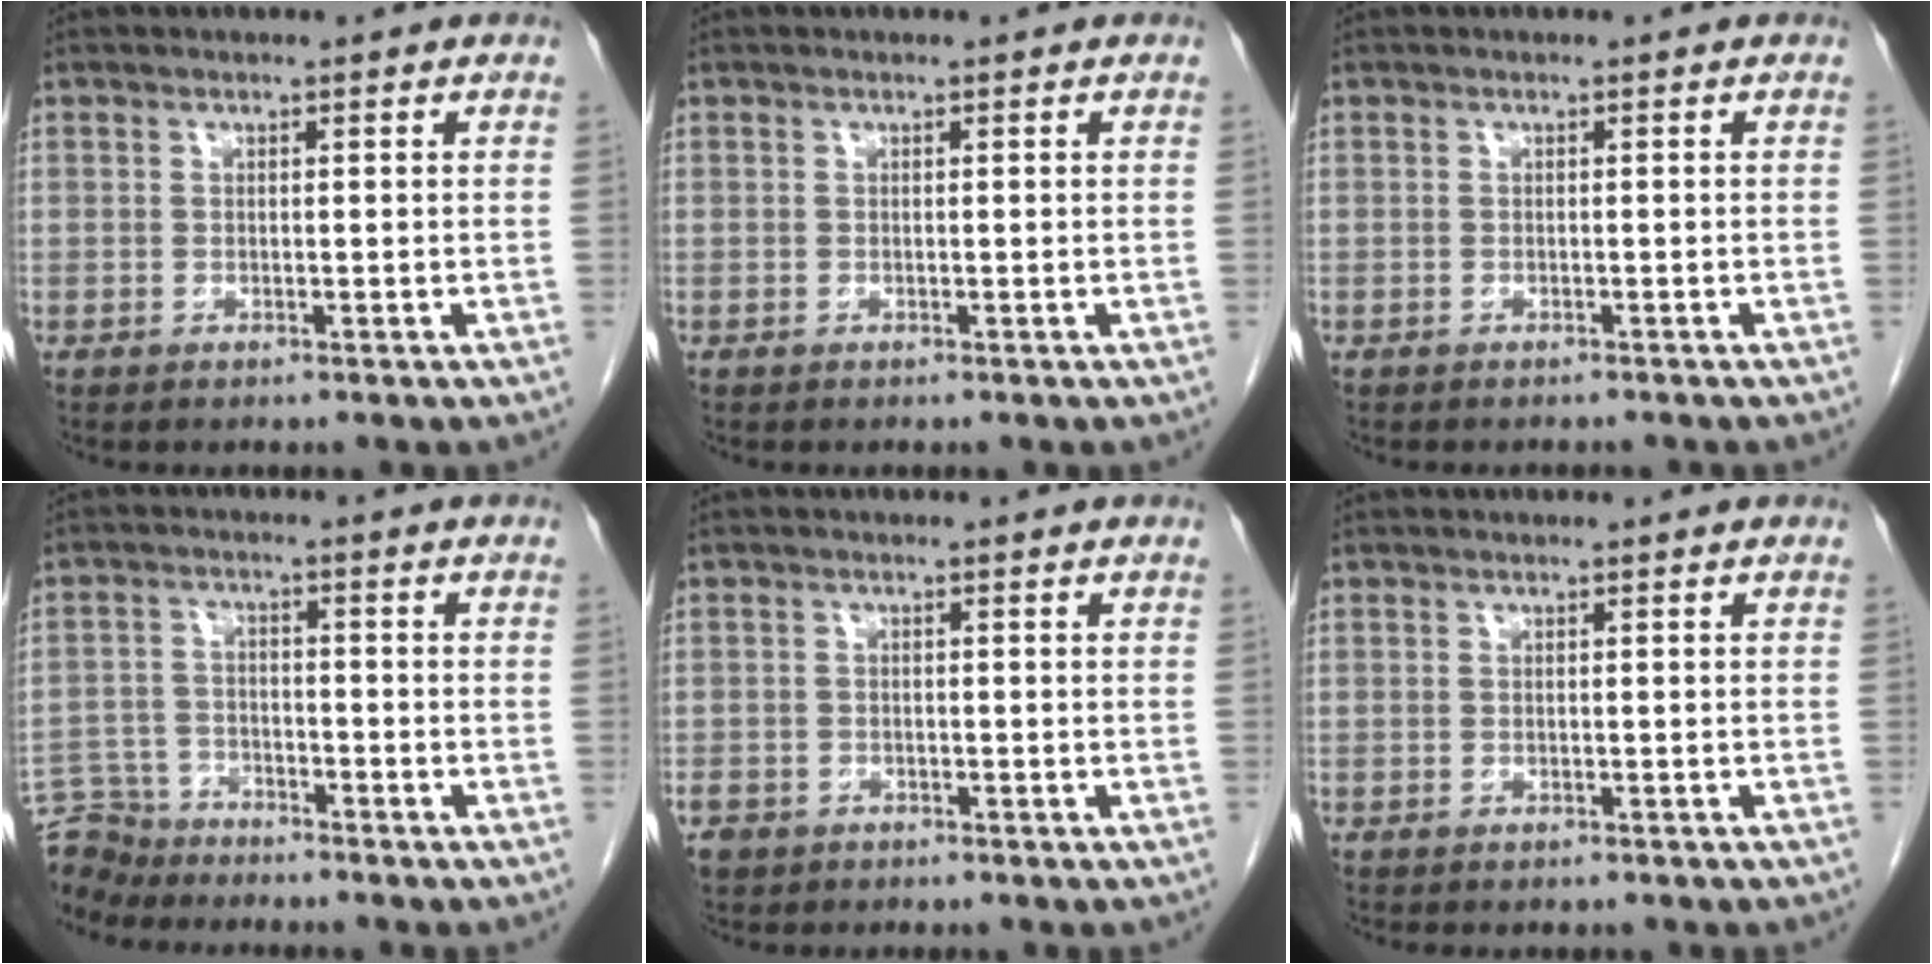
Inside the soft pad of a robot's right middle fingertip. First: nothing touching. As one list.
[{"total": 0.0}, {"total": 1.5, "force": [-1.4, 0.4, 0.3], "torque": [-0.009, -0.002, -0.017]}, {"total": 7.3, "force": [-7.0, 2.1, -0.2], "torque": [-0.001, 0.001, -0.134]}, {"total": 3.8, "force": [-2.7, 2.6, 0.9], "torque": [-0.019, 0.002, -0.044]}, {"total": 1.9, "force": [-1.6, 0.8, 0.6], "torque": [-0.016, -0.002, -0.016]}]